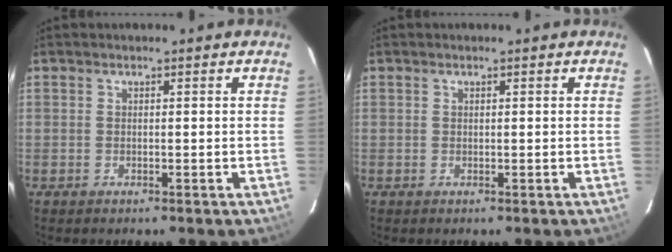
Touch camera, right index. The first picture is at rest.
{"total": 0.0}